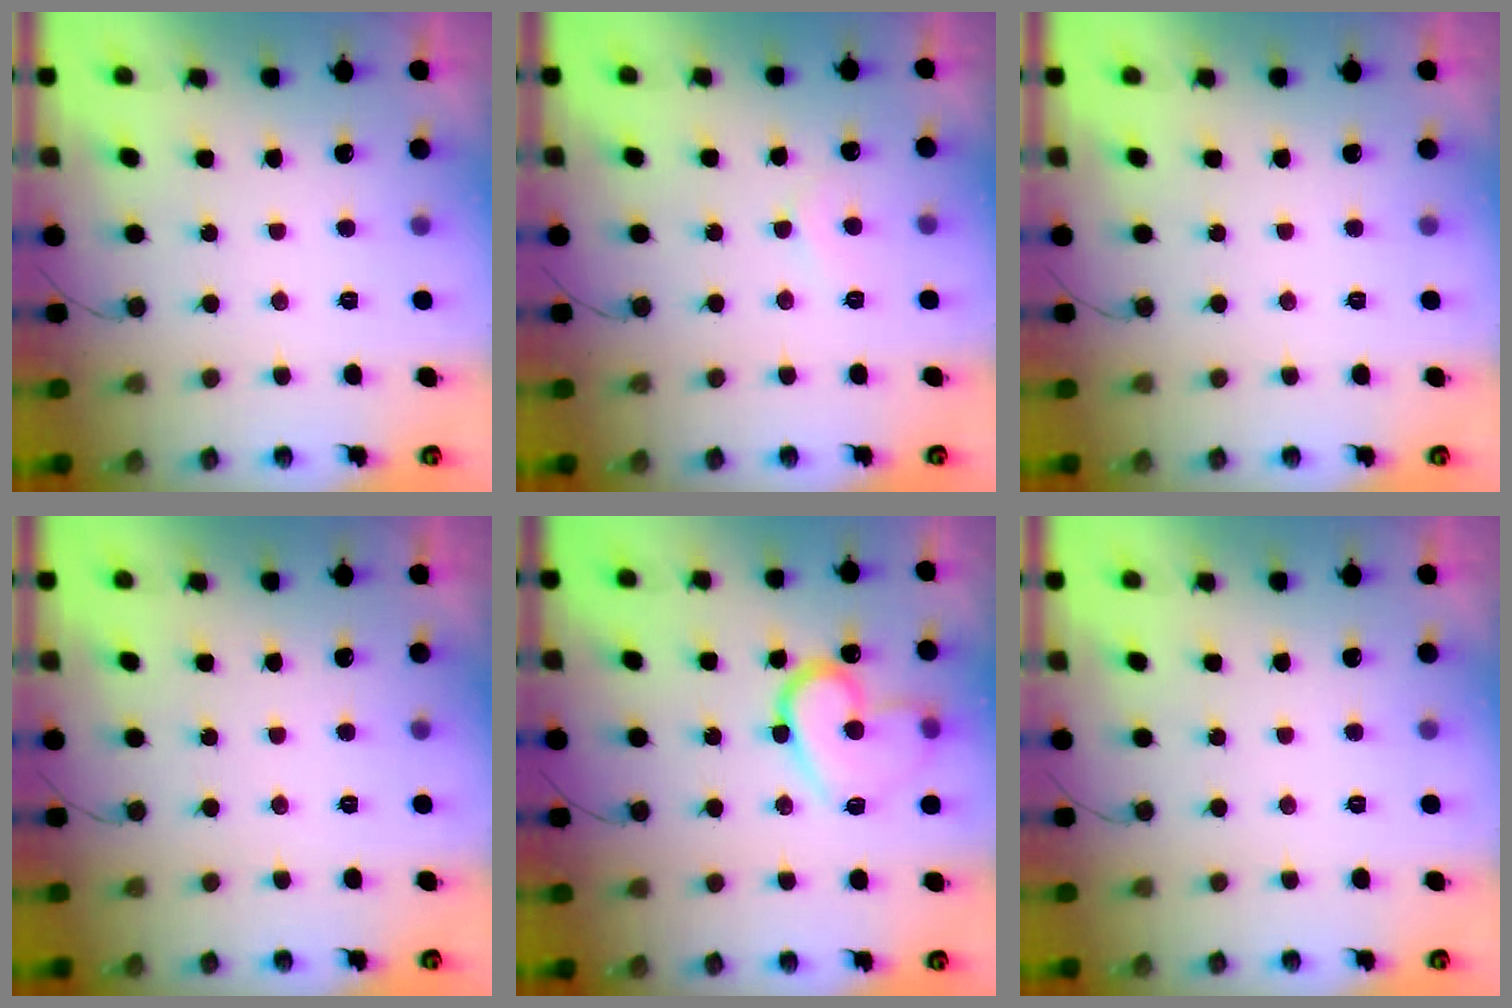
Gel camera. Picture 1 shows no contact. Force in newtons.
{"total": 4.6, "press": 4.6, "slide": 0.5}
{"total": 0.0}
{"total": 0.0}
{"total": 15.0, "press": 14.9, "slide": 1.4}
{"total": 0.0}